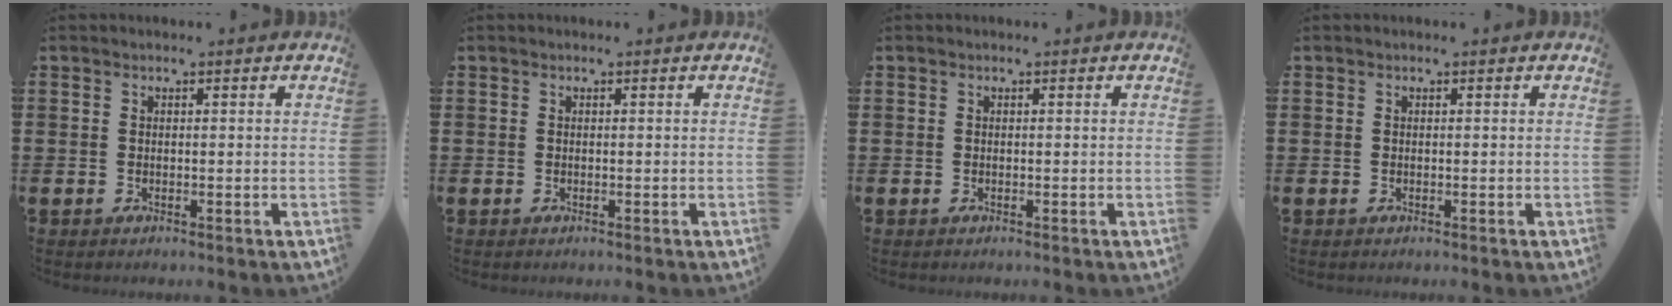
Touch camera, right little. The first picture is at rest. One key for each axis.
{"total": 0.0}
{"total": 0.0}
{"total": 0.0}